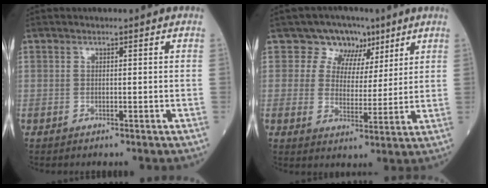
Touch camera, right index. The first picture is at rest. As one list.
[{"total": 7.0, "force": [4.3, 5.4, 1.2], "torque": [-0.001, 0.012, 0.065]}]